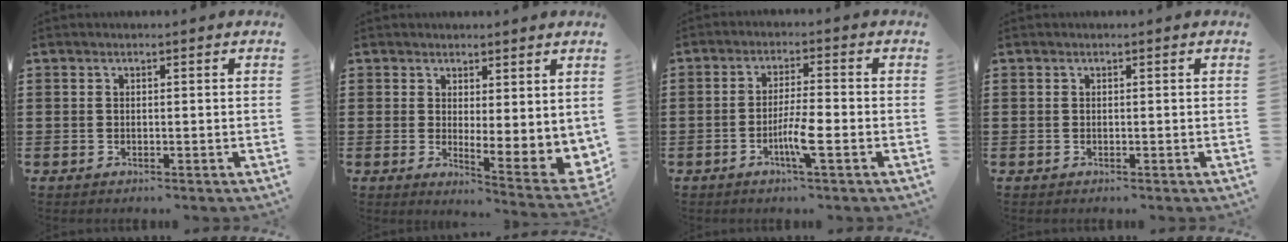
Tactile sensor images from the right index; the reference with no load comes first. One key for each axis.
{"total": 2.1, "fx": 1.7, "fy": 0.4, "fz": 1.1, "tx": -0.028, "ty": -0.023, "tz": 0.028}
{"total": 5.1, "fx": -1.8, "fy": 0.5, "fz": 4.8, "tx": -0.095, "ty": -0.008, "tz": -0.037}
{"total": 0.0}